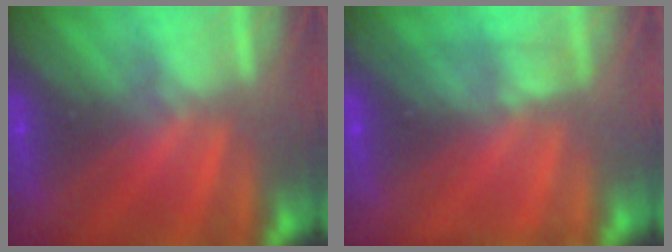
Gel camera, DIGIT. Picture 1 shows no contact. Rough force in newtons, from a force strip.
{"total": 2.2}